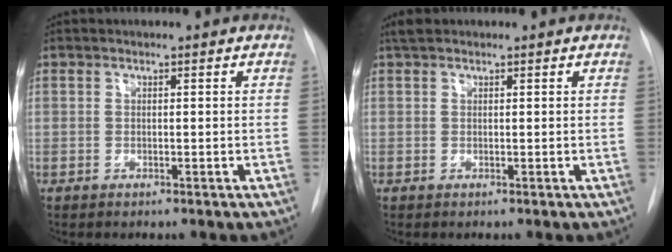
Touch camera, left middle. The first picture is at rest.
{"total": 1.5, "force": [1.2, 0.7, 0.6], "torque": [-0.013, 0.014, 0.022]}